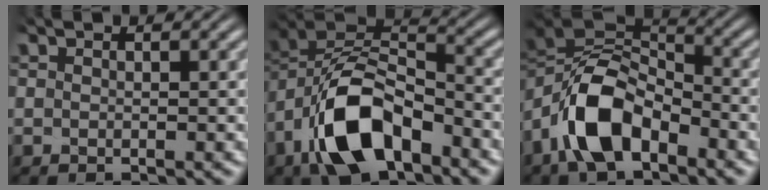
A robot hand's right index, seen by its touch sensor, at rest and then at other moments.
{"total": 10.5, "force": [-1.9, 7.0, 7.5], "torque": [-0.152, -0.015, -0.033]}
{"total": 10.8, "force": [-1.4, 7.7, 7.5], "torque": [-0.157, -0.014, -0.028]}